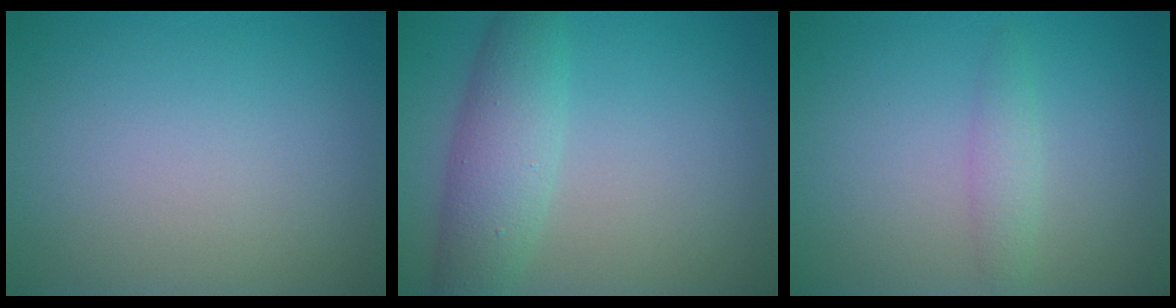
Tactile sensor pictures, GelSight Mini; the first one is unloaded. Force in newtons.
{"total": 4.6, "press": 4.6, "slide": 0.1}
{"total": 1.5, "press": 1.5, "slide": 0.0}